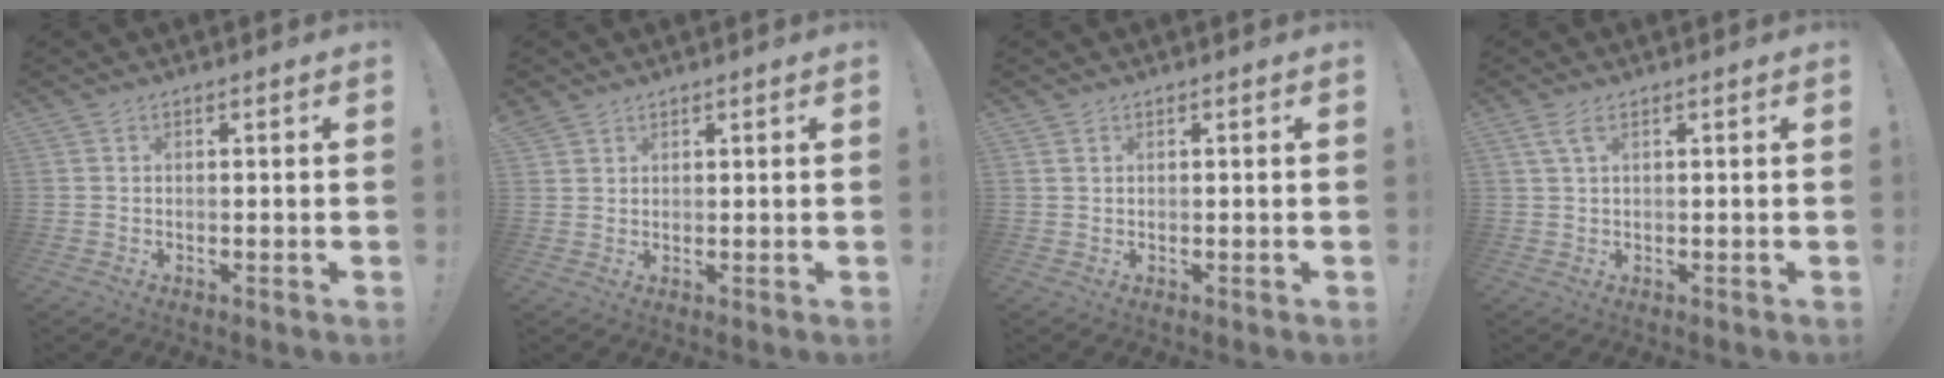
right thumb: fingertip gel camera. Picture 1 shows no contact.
{"total": 2.4, "force": [1.9, 1.4, 0.2], "torque": [-0.005, -0.009, 0.038]}
{"total": 0.7, "force": [0.5, 0.4, 0.3], "torque": [0.002, -0.002, 0.007]}
{"total": 2.9, "force": [1.4, 0.9, 2.4], "torque": [-0.055, 0.005, 0.027]}